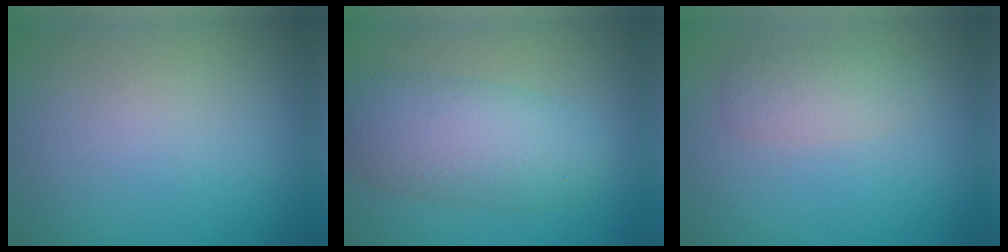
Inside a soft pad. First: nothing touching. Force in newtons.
{"total": 6.1, "press": 6.1, "slide": 0.1}
{"total": 2.3, "press": 2.3, "slide": 0.1}